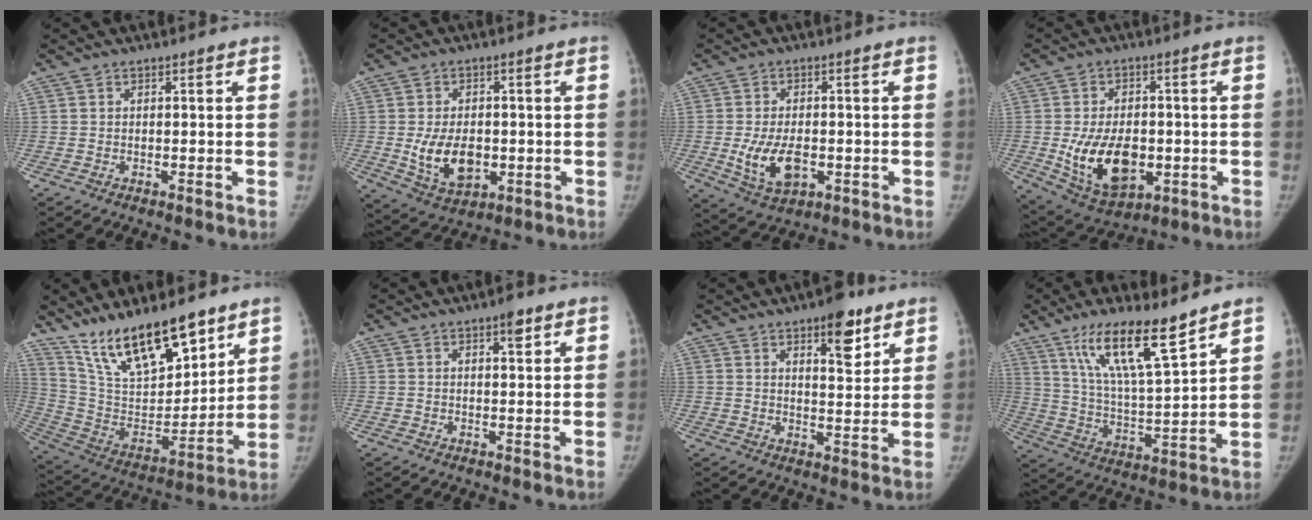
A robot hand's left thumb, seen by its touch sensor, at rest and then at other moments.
{"total": 10.1, "force": [-1.2, 6.6, 7.5], "torque": [-0.110, -0.006, -0.007]}
{"total": 8.8, "force": [-1.7, 5.0, 7.0], "torque": [-0.124, -0.003, -0.021]}
{"total": 14.4, "force": [-2.5, 9.1, 10.9], "torque": [-0.161, -0.002, -0.022]}
{"total": 21.3, "force": [15.1, 7.7, 13.0], "torque": [-0.181, -0.076, 0.278]}
{"total": 3.8, "force": [2.1, 1.4, 2.8], "torque": [-0.028, -0.009, 0.028]}
{"total": 8.7, "force": [5.2, 3.4, 6.1], "torque": [-0.061, -0.029, 0.073]}
{"total": 15.9, "force": [10.6, 2.9, 11.5], "torque": [-0.192, -0.063, 0.204]}